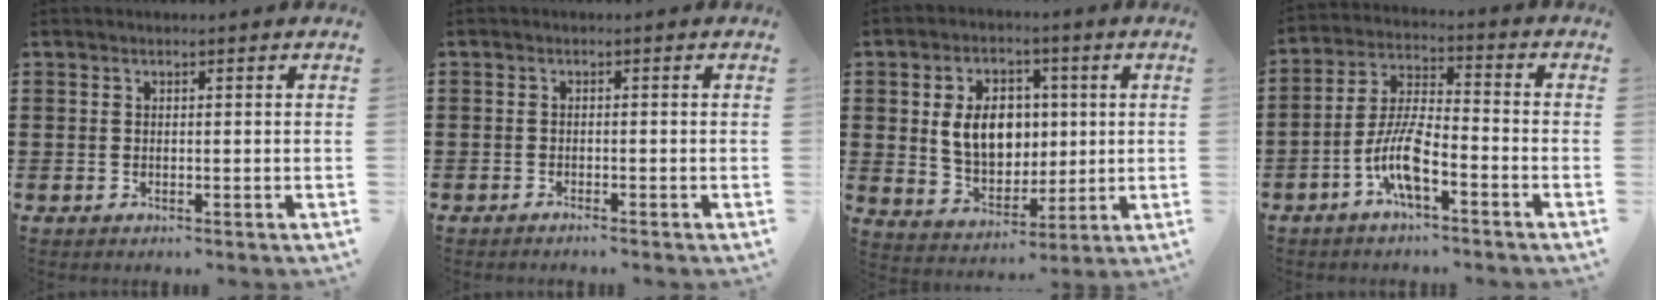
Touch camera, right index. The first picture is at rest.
{"total": 1.0, "force": [-1.0, -0.1, 0.1], "torque": [-0.005, -0.003, -0.020]}
{"total": 8.7, "force": [1.2, 6.4, 5.8], "torque": [-0.113, 0.009, 0.017]}
{"total": 8.2, "force": [-4.1, 2.3, 6.7], "torque": [-0.158, -0.007, -0.083]}